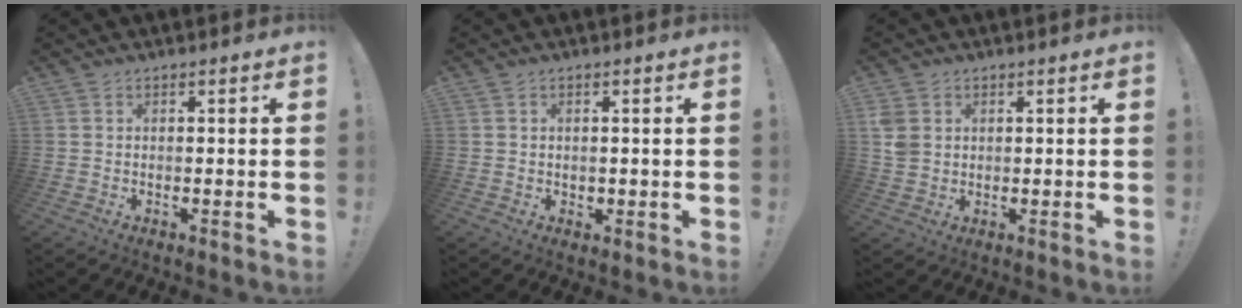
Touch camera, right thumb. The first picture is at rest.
{"total": 1.3, "force": [0.4, 1.2, 0.3], "torque": [0.004, -0.001, 0.004]}
{"total": 4.8, "force": [1.6, 3.8, 2.3], "torque": [-0.047, -0.005, 0.030]}